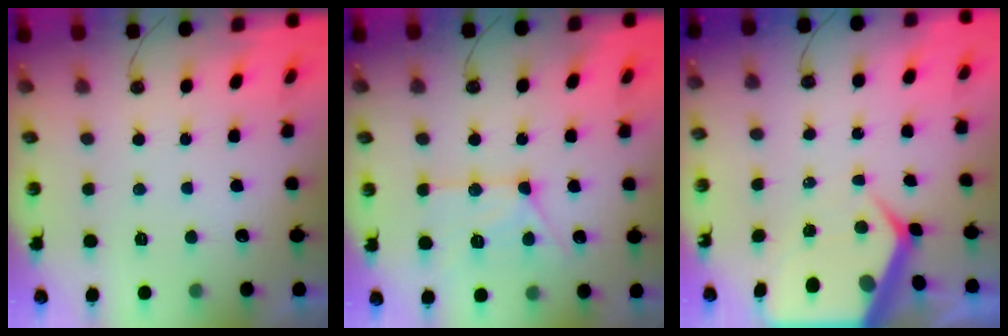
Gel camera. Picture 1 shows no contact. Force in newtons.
{"total": 14.0, "press": 14.0, "slide": 1.2}
{"total": 9.5, "press": 9.4, "slide": 0.9}